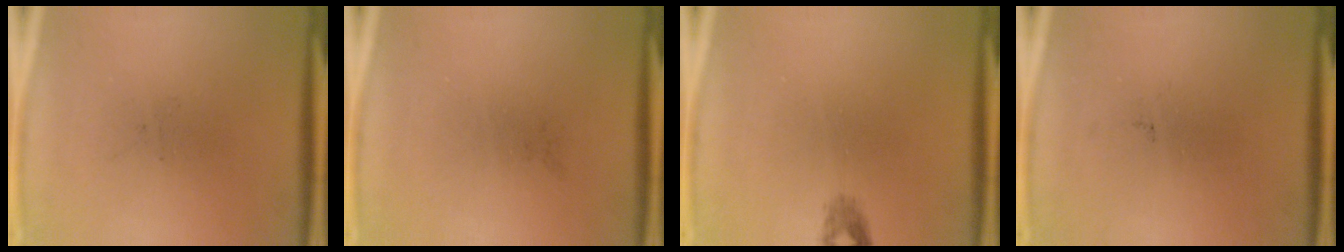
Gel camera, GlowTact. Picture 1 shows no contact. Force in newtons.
{"total": 0.0}
{"total": 1.2}
{"total": 0.0}